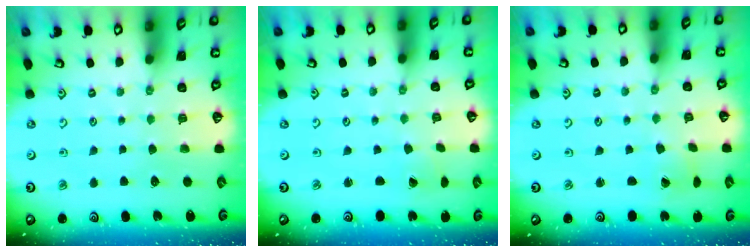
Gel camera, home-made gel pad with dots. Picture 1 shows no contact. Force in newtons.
{"total": 0.7, "press": 0.5, "slide": 0.4}
{"total": 0.8, "press": 0.8, "slide": 0.1}